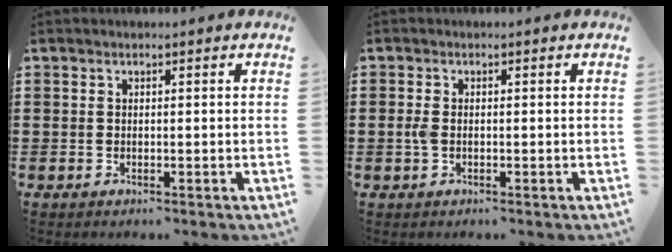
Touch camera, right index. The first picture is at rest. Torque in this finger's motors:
{"motor_torque": [0.52, -0.55, 0.31, 0.08]}